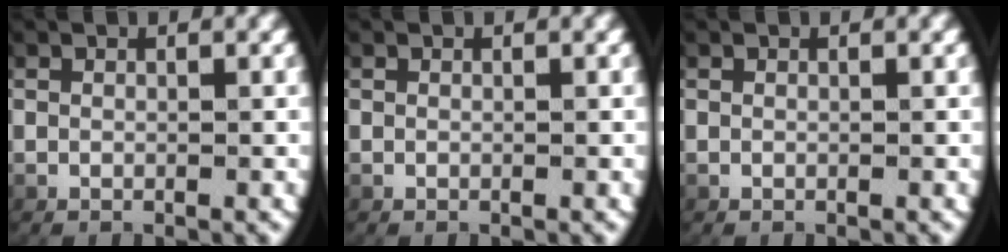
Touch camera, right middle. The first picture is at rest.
{"total": 0.0}
{"total": 0.0}